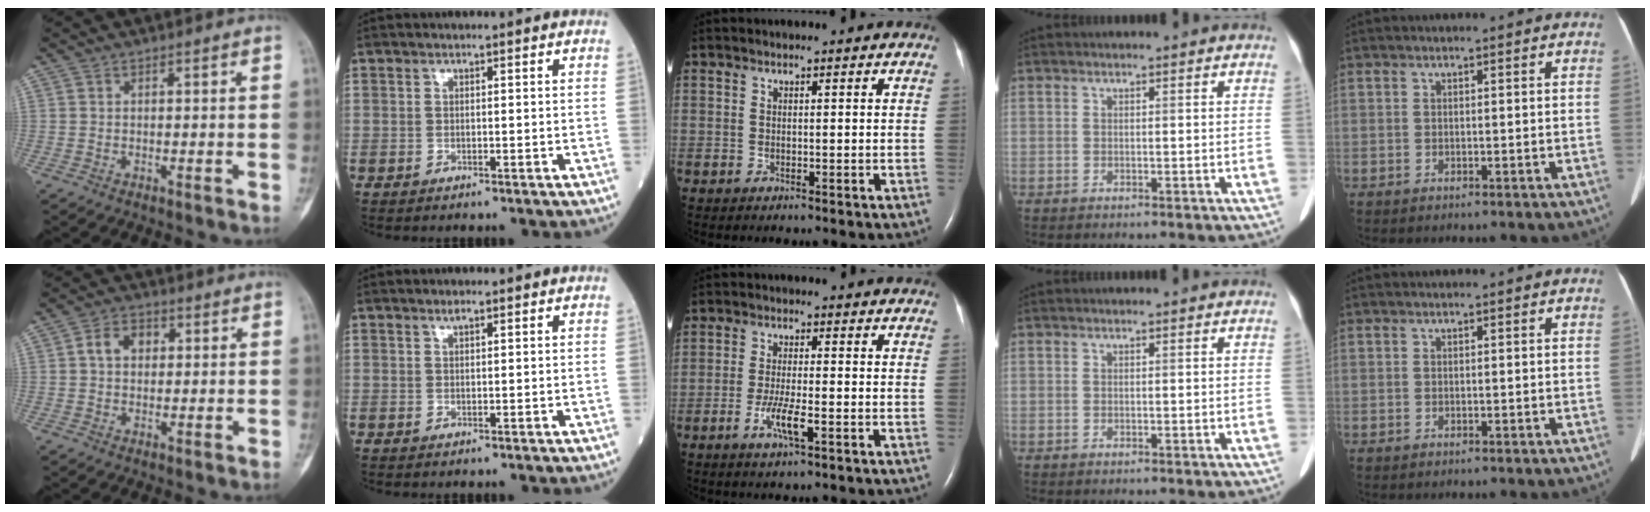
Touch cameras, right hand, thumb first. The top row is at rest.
{"thumb": {"total": 5.0, "force": [1.0, 3.7, 3.2], "torque": [-0.043, 0.011, 0.011]}, "index": {"total": 0.7, "force": [0.6, 0.1, 0.5], "torque": [-0.010, 0.000, 0.011]}, "middle": {"total": 4.4, "force": [-1.9, 0.4, 3.9], "torque": [-0.081, -0.006, -0.035]}}